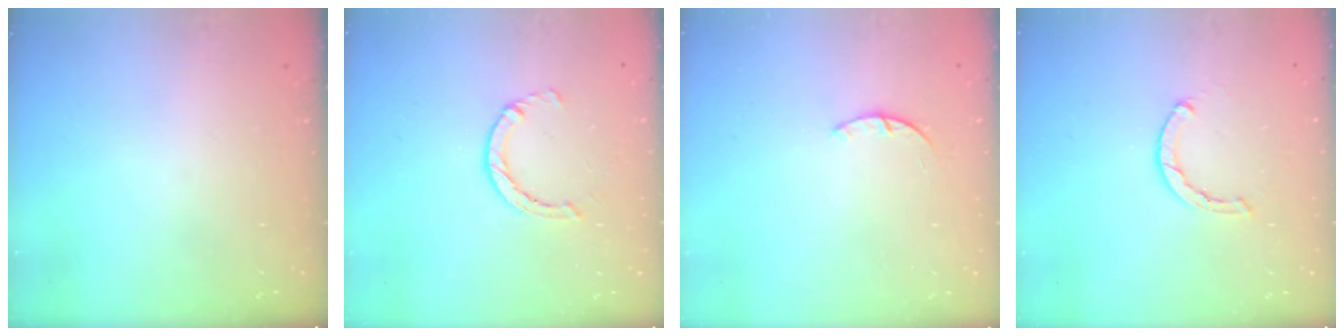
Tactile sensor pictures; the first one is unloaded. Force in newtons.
{"total": 2.4, "press": 2.4, "slide": 0.4}
{"total": 1.4, "press": 1.4, "slide": 0.3}
{"total": 2.1, "press": 2.1, "slide": 0.2}